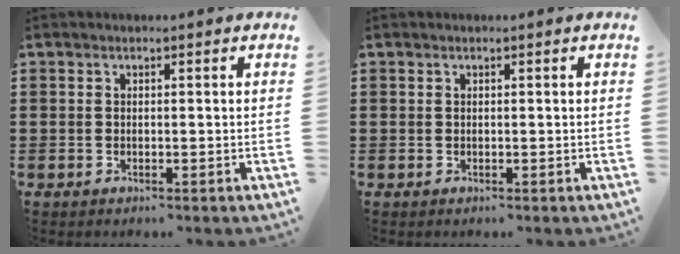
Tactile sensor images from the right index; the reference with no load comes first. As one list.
[{"total": 0.0}]